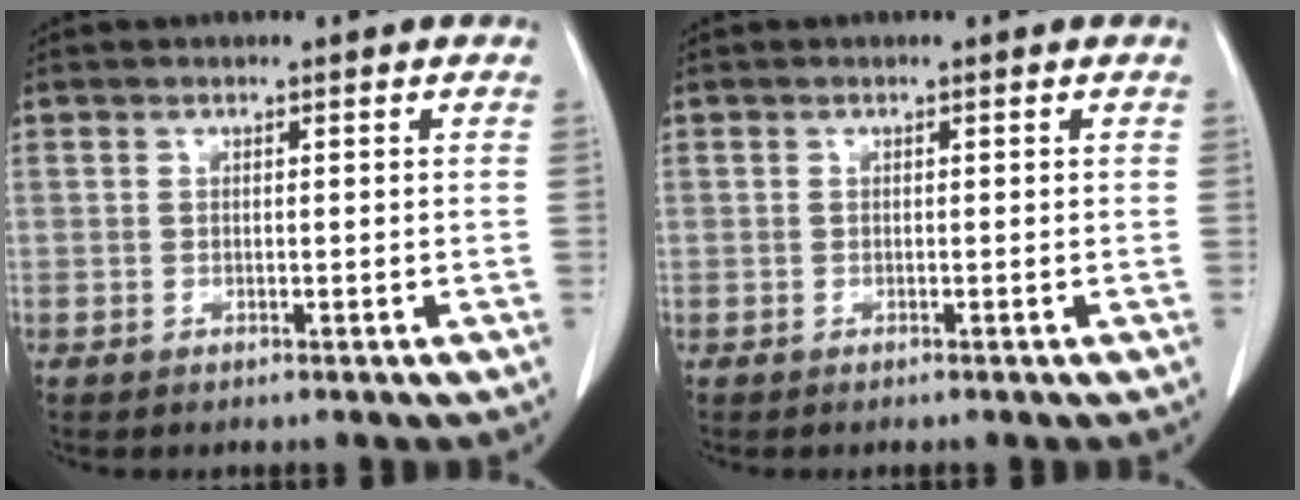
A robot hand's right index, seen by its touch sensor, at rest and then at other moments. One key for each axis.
{"total": 0.0}